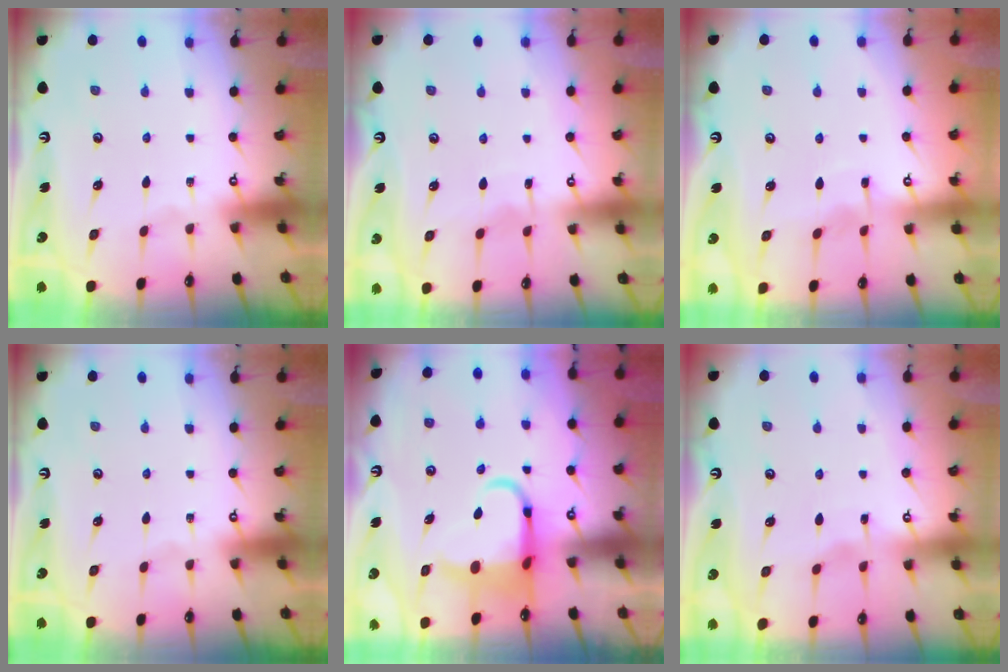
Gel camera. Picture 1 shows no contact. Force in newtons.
{"total": 5.1, "press": 5.1, "slide": 0.6}
{"total": 2.8, "press": 2.8, "slide": 0.3}
{"total": 0.0}
{"total": 8.1, "press": 7.9, "slide": 1.6}
{"total": 2.8, "press": 2.8, "slide": 0.4}